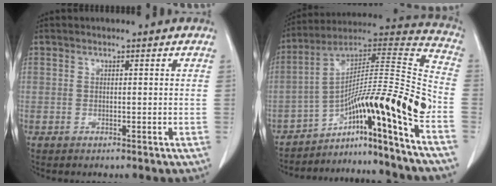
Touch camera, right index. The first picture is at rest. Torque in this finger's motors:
{"motor_torque": [1.52, -0.62, 0.46, 0.14]}